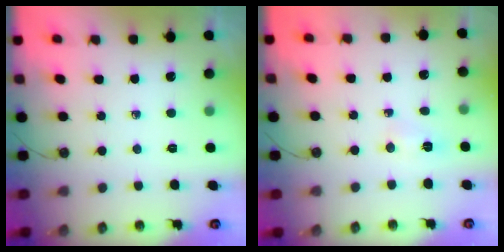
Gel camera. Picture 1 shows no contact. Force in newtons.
{"total": 6.8, "press": 2.6, "slide": 6.3}